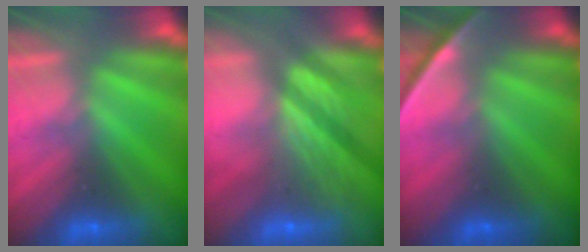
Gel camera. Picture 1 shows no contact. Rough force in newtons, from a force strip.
{"total": 7.8}
{"total": 1.9}